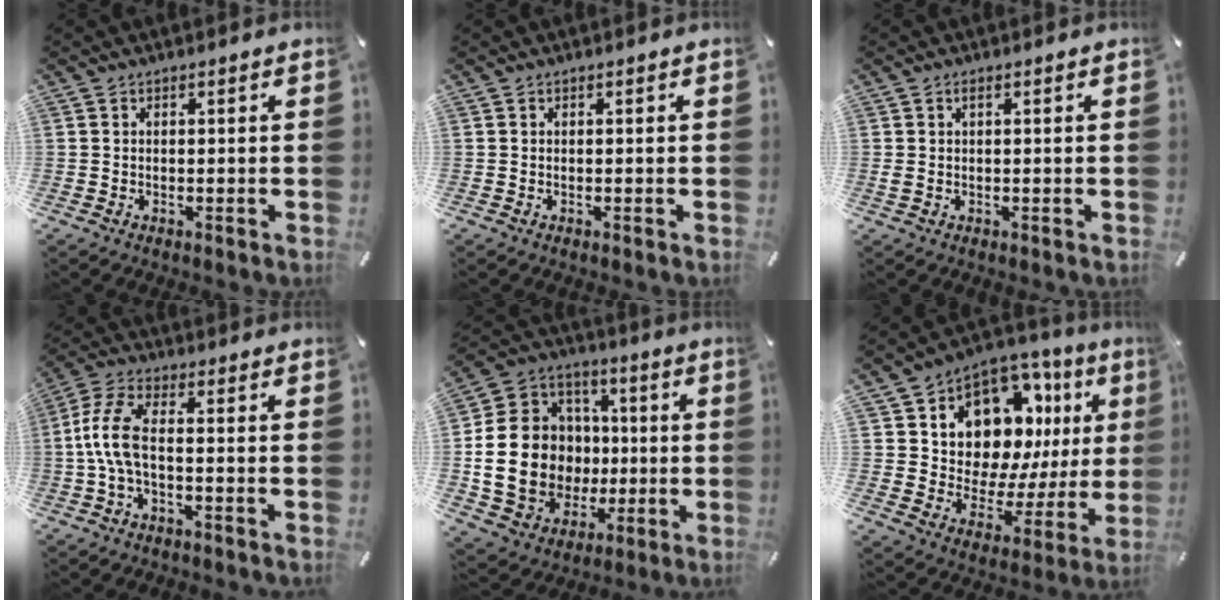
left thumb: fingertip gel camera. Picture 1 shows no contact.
{"total": 0.0}
{"total": 1.5, "force": [0.3, 0.5, 1.4], "torque": [-0.028, 0.003, 0.004]}
{"total": 8.5, "force": [-1.3, 3.3, 7.7], "torque": [-0.163, -0.003, -0.024]}
{"total": 21.2, "force": [-1.9, 18.4, 10.5], "torque": [-0.219, 0.008, -0.013]}
{"total": 14.0, "force": [7.9, 9.2, 7.1], "torque": [-0.110, -0.078, 0.140]}